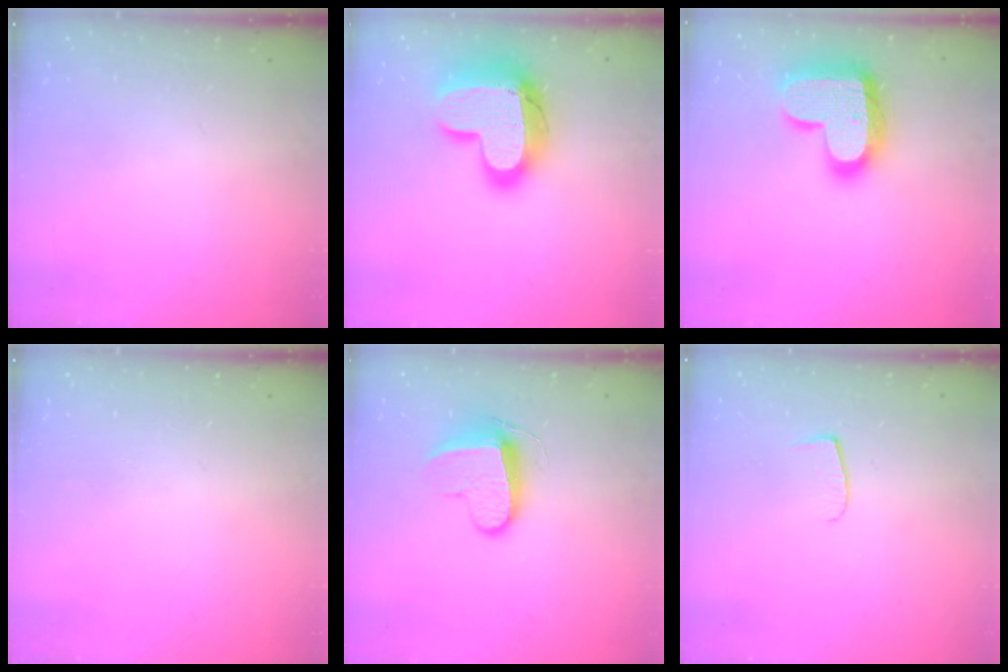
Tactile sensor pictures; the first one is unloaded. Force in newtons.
{"total": 18.9, "press": 18.8, "slide": 1.5}
{"total": 21.4, "press": 21.4, "slide": 1.3}
{"total": 0.0}
{"total": 9.5, "press": 9.5, "slide": 0.1}
{"total": 4.3, "press": 4.2, "slide": 0.5}